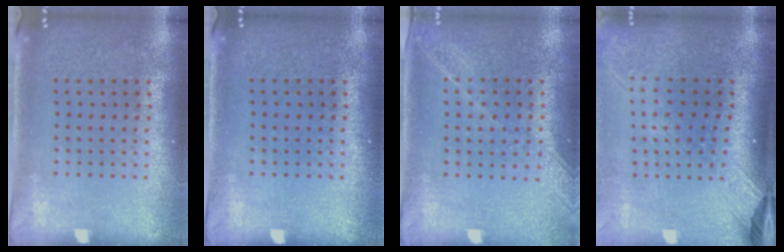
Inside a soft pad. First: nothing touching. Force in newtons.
{"total": 0.0}
{"total": 1.3, "press": 1.3, "slide": 0.4}
{"total": 2.5, "press": 1.9, "slide": 1.7}